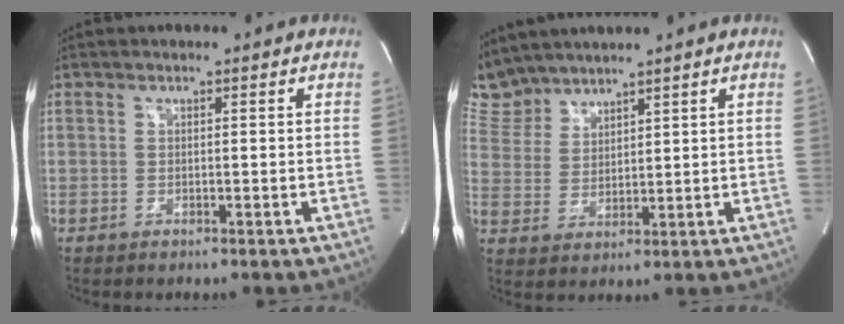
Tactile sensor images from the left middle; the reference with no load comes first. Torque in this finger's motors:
{"motor_torque": [0.10, -0.33, 0.28, 0.14]}